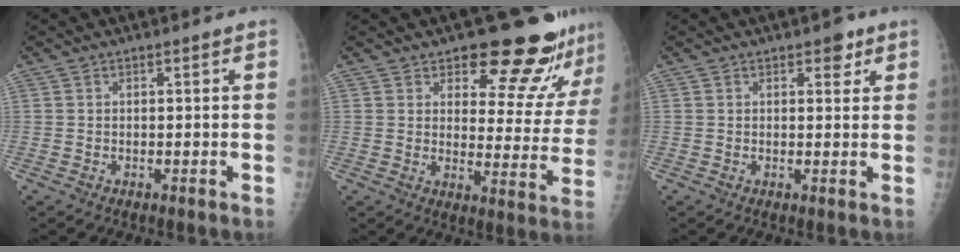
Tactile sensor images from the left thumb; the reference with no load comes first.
{"total": 15.7, "force": [13.3, 5.3, 6.3], "torque": [-0.022, -0.104, 0.156]}
{"total": 2.6, "force": [1.5, 1.5, 1.5], "torque": [-0.002, -0.005, 0.017]}